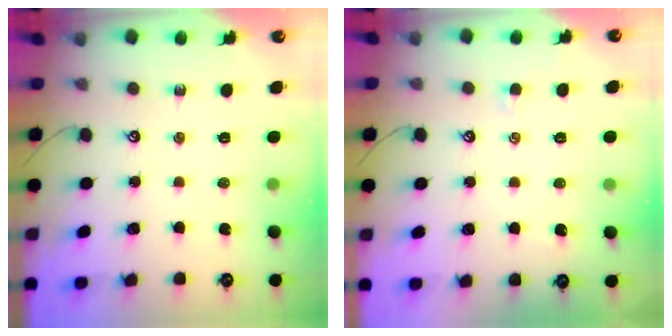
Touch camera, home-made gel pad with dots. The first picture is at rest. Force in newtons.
{"total": 1.8, "press": 1.7, "slide": 0.3}